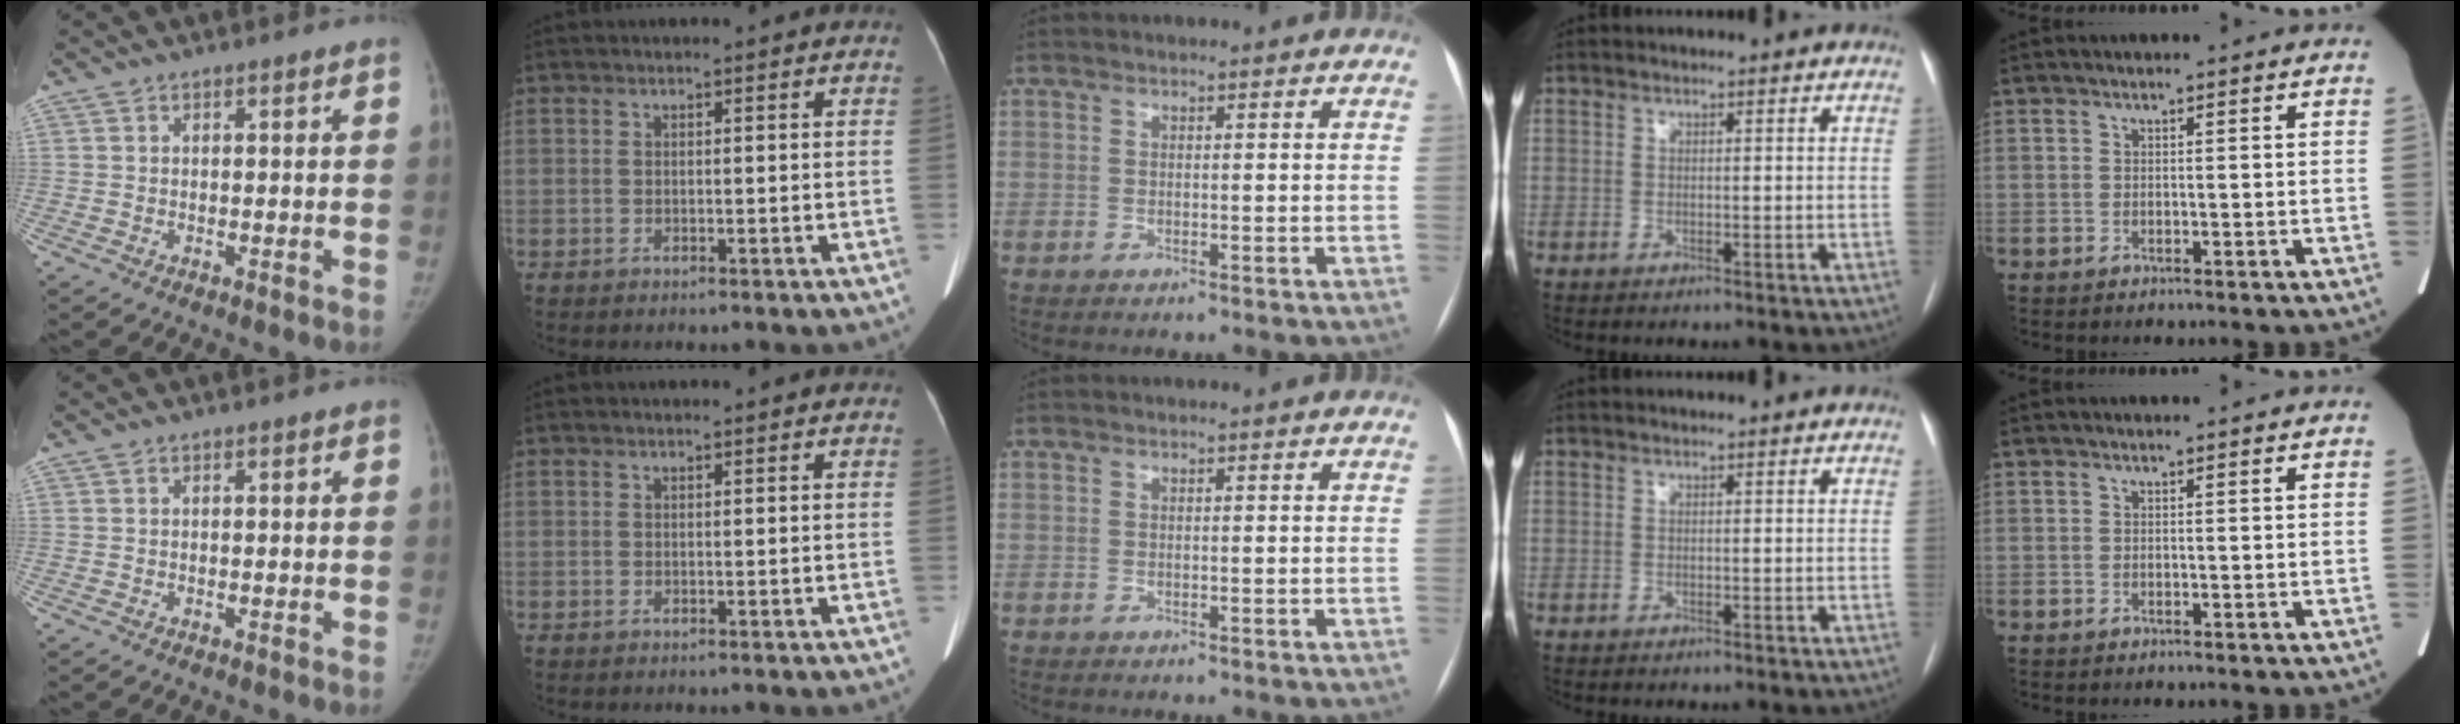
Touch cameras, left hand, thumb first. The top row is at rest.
{}